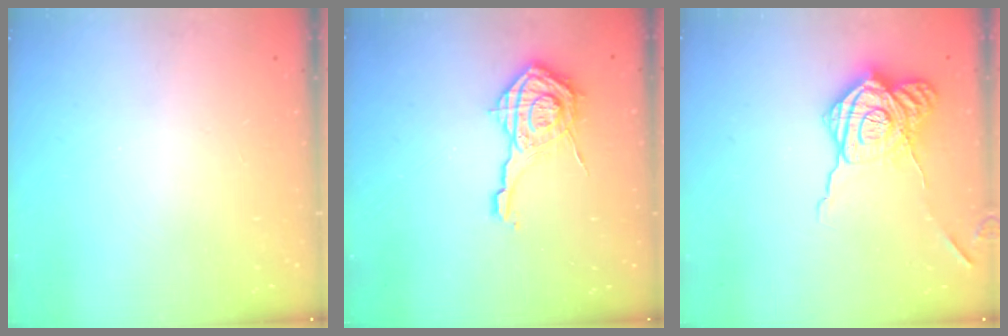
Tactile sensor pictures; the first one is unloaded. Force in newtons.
{"total": 13.6, "press": 13.5, "slide": 1.4}
{"total": 18.6, "press": 18.6, "slide": 1.4}